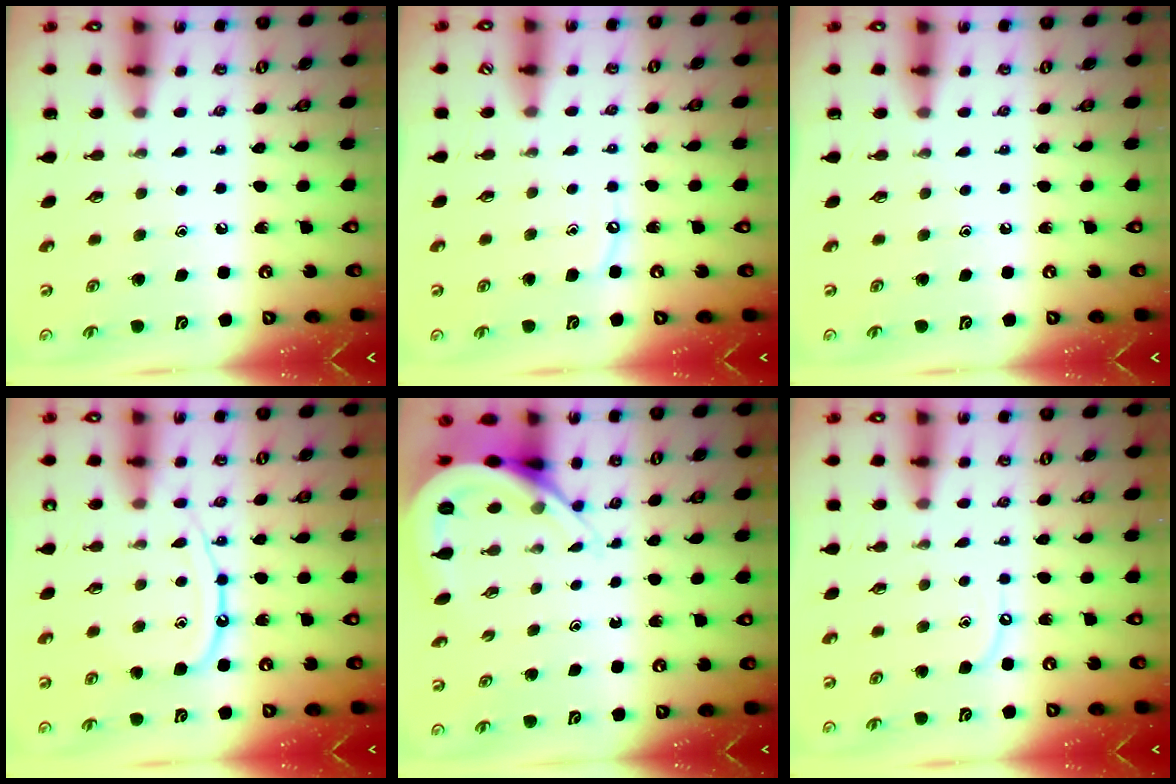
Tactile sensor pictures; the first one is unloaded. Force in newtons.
{"total": 3.6, "press": 3.6, "slide": 0.3}
{"total": 0.0}
{"total": 11.7, "press": 11.7, "slide": 1.1}
{"total": 8.2, "press": 8.2, "slide": 0.8}
{"total": 3.6, "press": 3.6, "slide": 0.5}